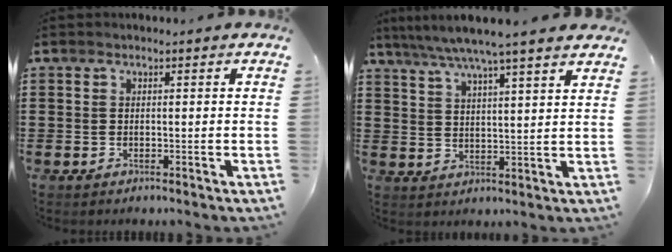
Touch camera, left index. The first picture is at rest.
{"total": 6.1, "force": [5.2, -0.4, 3.1], "torque": [-0.077, -0.020, 0.090]}